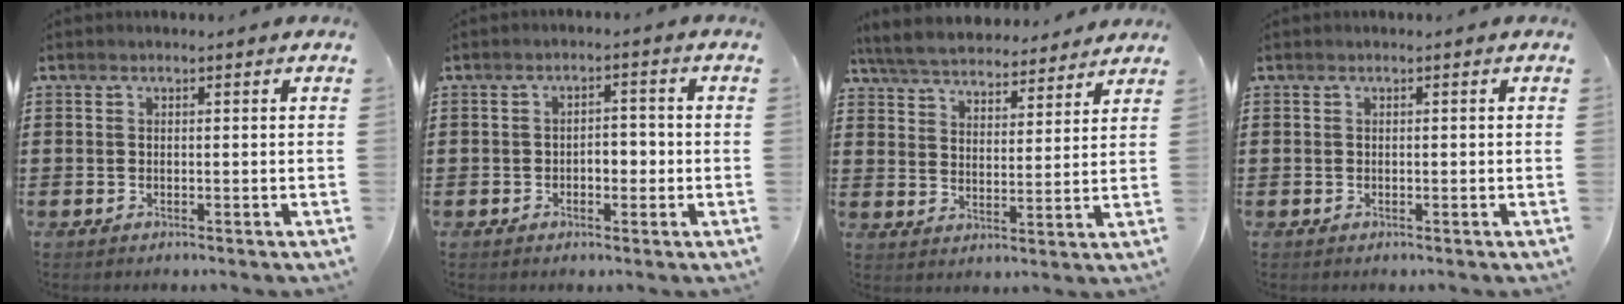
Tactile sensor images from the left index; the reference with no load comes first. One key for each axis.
{"total": 3.0, "fx": -1.0, "fy": 1.7, "fz": 2.2, "tx": -0.037, "ty": 0.001, "tz": -0.025}
{"total": 5.7, "fx": 5.5, "fy": 0.9, "fz": 1.0, "tx": -0.048, "ty": -0.029, "tz": 0.097}
{"total": 0.0}